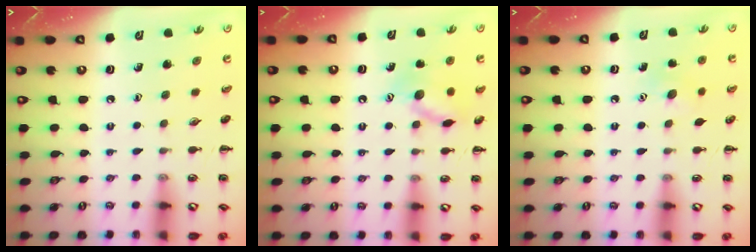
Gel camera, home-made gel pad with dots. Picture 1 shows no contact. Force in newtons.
{"total": 11.3, "press": 11.2, "slide": 0.8}
{"total": 5.3, "press": 5.1, "slide": 1.3}